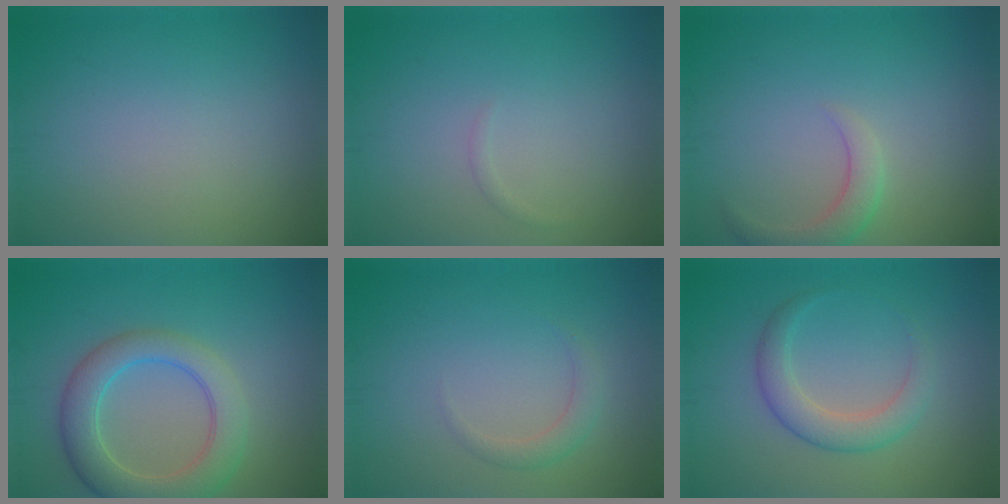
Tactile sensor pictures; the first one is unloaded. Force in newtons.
{"total": 0.5, "press": 0.5, "slide": 0.0}
{"total": 2.7, "press": 2.7, "slide": 0.2}
{"total": 6.0, "press": 6.0, "slide": 0.3}
{"total": 1.6, "press": 1.6, "slide": 0.1}
{"total": 3.2, "press": 3.2, "slide": 0.3}